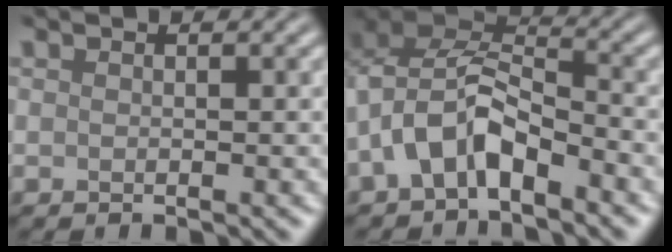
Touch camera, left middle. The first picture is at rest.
{"total": 6.3, "force": [-2.6, 3.5, 4.6], "torque": [-0.082, 0.010, -0.060]}